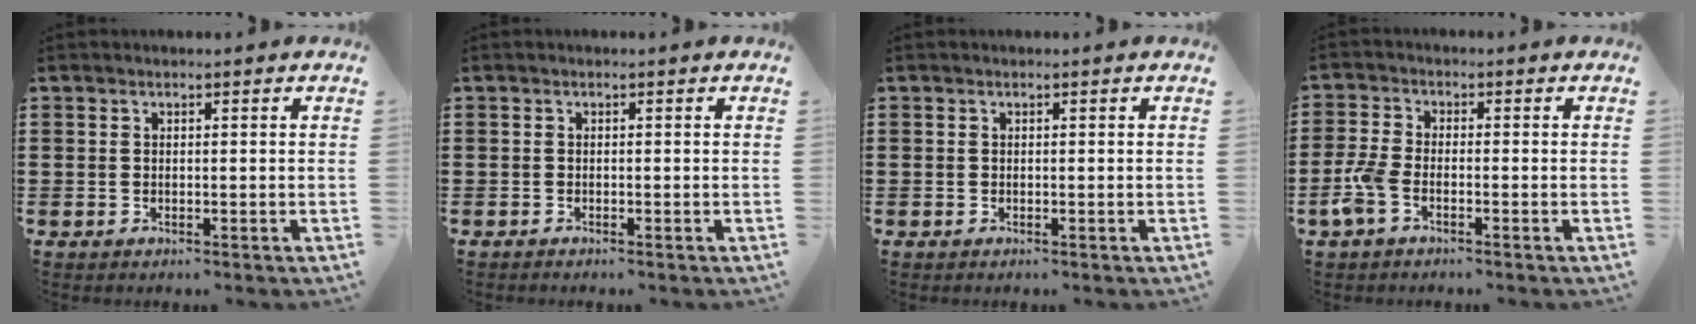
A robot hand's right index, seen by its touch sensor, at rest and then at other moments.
{"total": 0.5, "force": [-0.5, -0.1, -0.1], "torque": [0.001, -0.001, -0.010]}
{"total": 0.0}
{"total": 3.9, "force": [-2.0, 1.4, 3.0], "torque": [-0.087, -0.007, -0.045]}